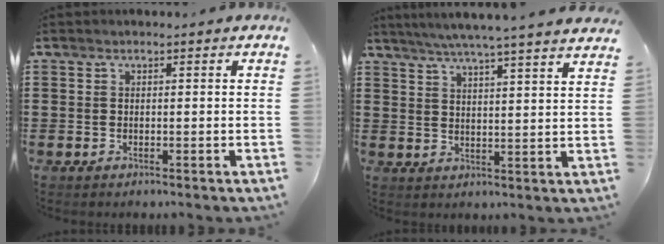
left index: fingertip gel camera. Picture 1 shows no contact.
{"total": 5.6, "force": [5.1, -0.9, 2.3], "torque": [-0.061, -0.027, 0.087]}